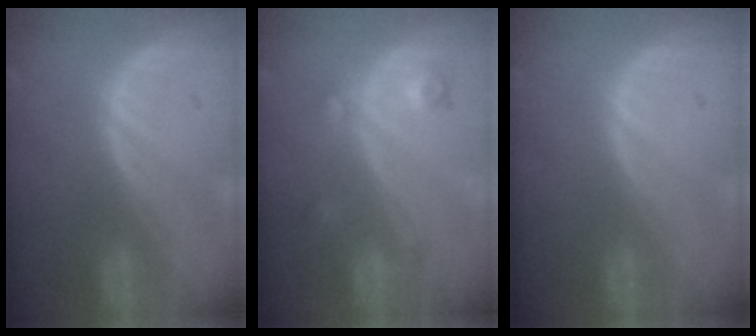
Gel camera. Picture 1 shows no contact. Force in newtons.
{"total": 3.6, "press": 3.4, "slide": 1.3}
{"total": 0.0}